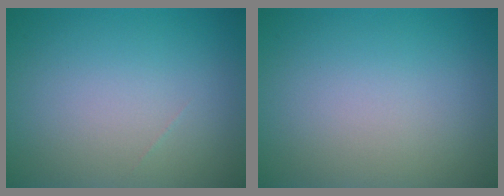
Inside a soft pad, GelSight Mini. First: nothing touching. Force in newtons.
{"total": 0.0}